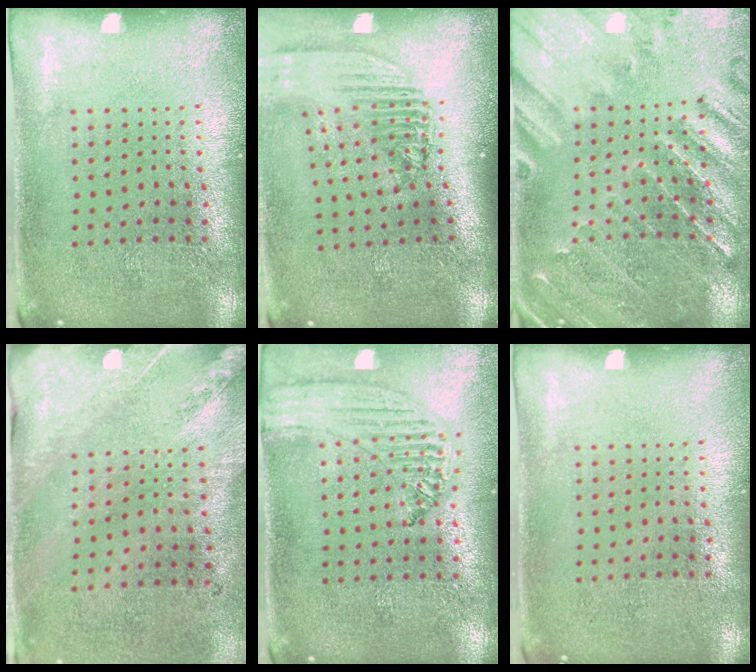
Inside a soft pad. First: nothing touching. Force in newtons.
{"total": 2.3, "press": 1.7, "slide": 1.5}
{"total": 1.0, "press": 0.9, "slide": 0.3}
{"total": 2.5, "press": 2.0, "slide": 1.4}
{"total": 1.2, "press": 1.2, "slide": 0.2}
{"total": 0.0}